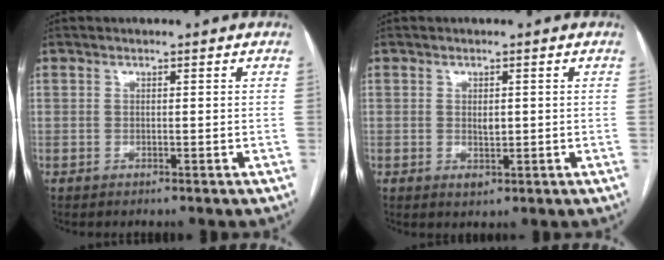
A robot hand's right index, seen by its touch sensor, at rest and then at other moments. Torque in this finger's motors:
{"motor_torque": [-0.07, -0.01, 0.02, 0.01]}